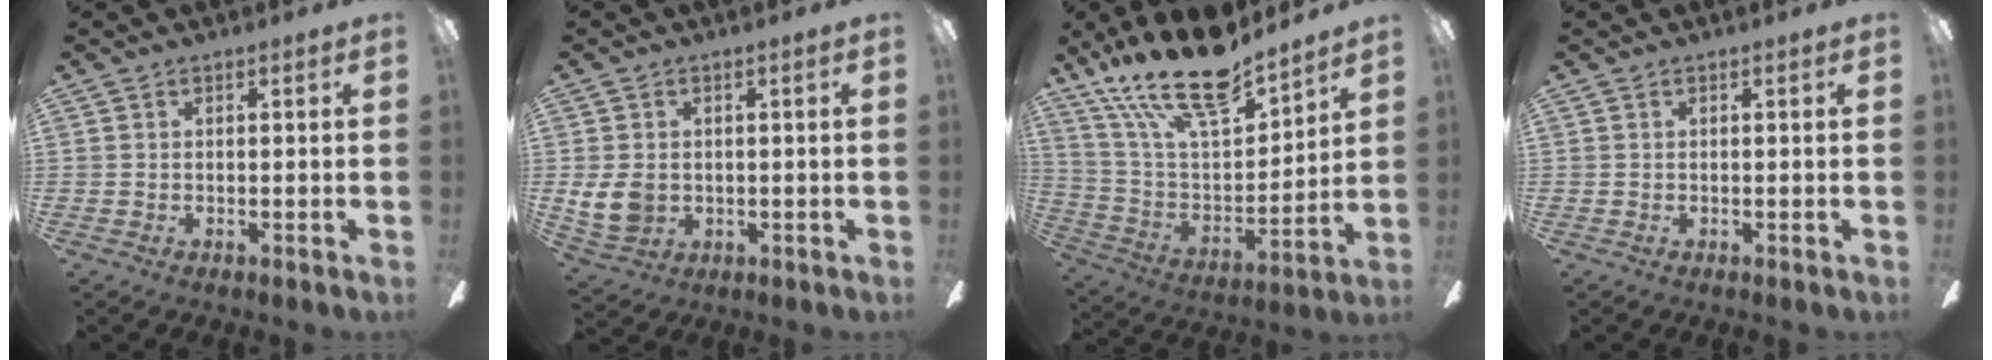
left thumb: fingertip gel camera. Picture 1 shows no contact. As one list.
[{"total": 6.4, "force": [0.4, 5.1, 3.8], "torque": [-0.096, 0.007, 0.010]}, {"total": 21.5, "force": [16.3, 7.1, 12.1], "torque": [-0.238, -0.104, 0.286]}, {"total": 0.0}]